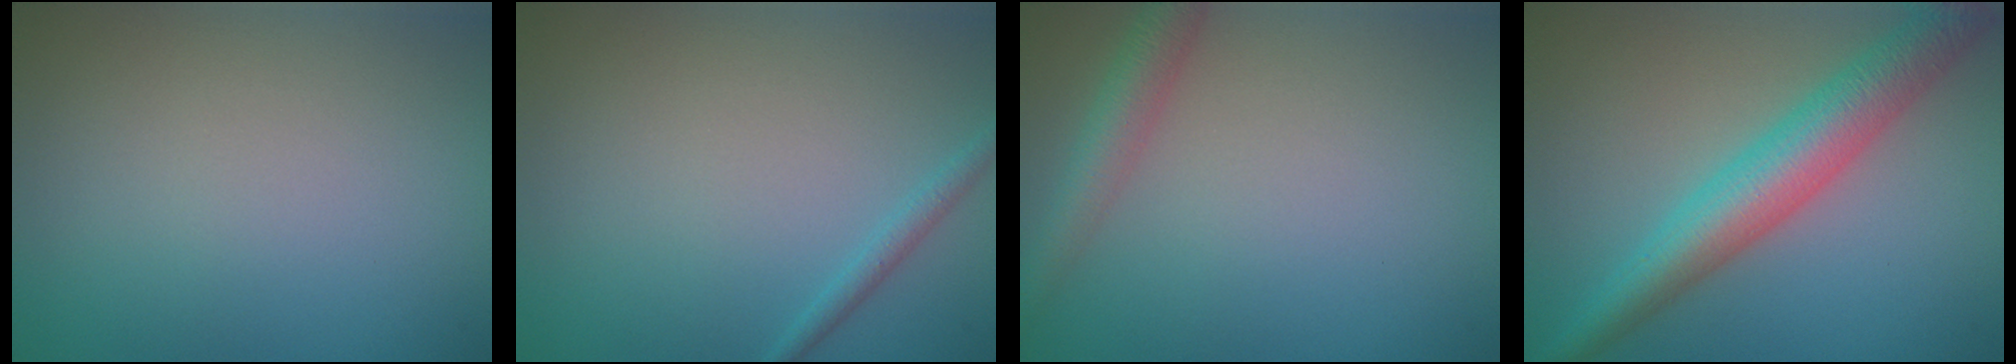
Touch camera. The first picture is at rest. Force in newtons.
{"total": 1.2, "press": 1.2, "slide": 0.0}
{"total": 3.1, "press": 3.1, "slide": 0.2}
{"total": 6.4, "press": 6.4, "slide": 0.1}